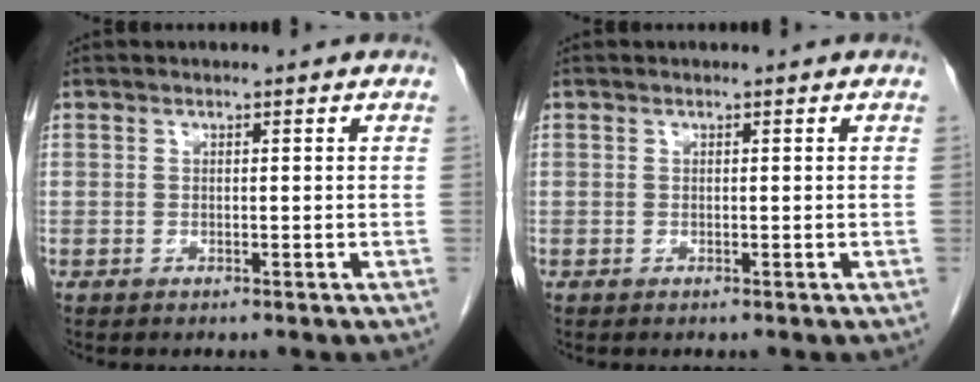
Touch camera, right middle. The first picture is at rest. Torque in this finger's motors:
{"motor_torque": [0.00, 0.00, 0.00, -0.01]}